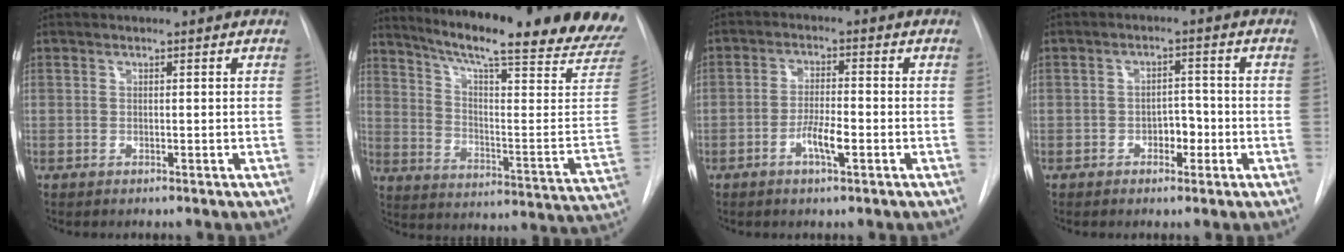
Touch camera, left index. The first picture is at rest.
{"total": 27.7, "force": [23.1, 1.0, 15.2], "torque": [-0.226, -0.103, 0.294]}
{"total": 4.7, "force": [-2.7, 0.7, 3.8], "torque": [-0.071, -0.006, -0.048]}
{"total": 3.6, "force": [-2.1, 1.9, 2.1], "torque": [-0.022, 0.002, -0.032]}